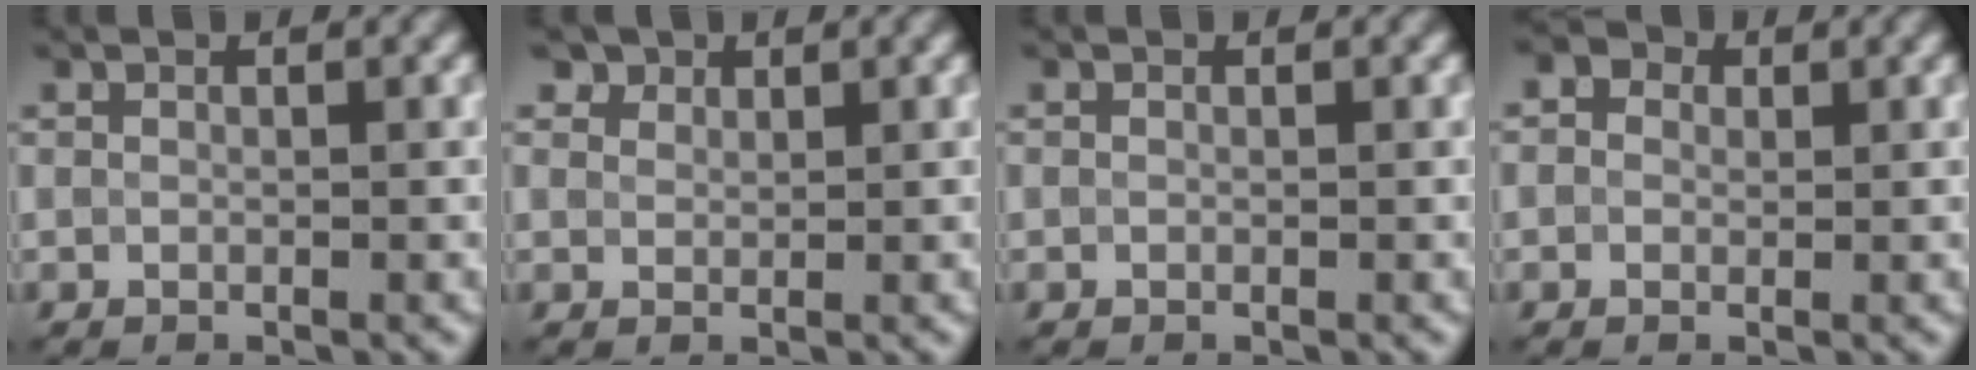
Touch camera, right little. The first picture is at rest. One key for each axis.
{"total": 2.5, "fx": 2.0, "fy": 1.4, "fz": 0.7, "tx": -0.021, "ty": -0.007, "tz": 0.043}
{"total": 0.0}
{"total": 3.1, "fx": 1.4, "fy": 2.3, "fz": 1.6, "tx": -0.016, "ty": 0.015, "tz": -0.015}